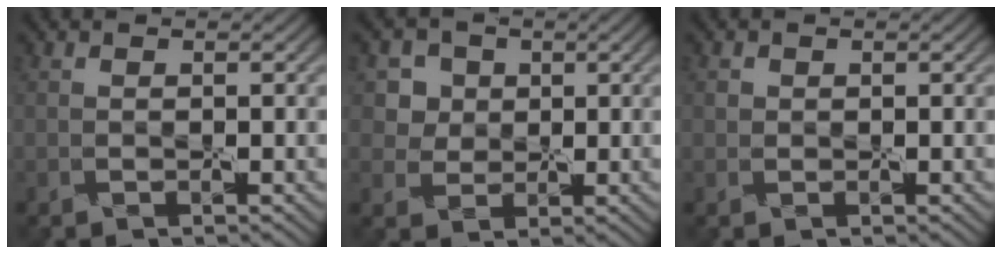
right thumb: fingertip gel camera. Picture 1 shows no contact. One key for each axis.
{"total": 4.7, "fx": 2.6, "fy": 3.9, "fz": 0.5, "tx": -0.017, "ty": 0.013, "tz": 0.036}
{"total": 1.2, "fx": 0.0, "fy": 1.1, "fz": 0.5, "tx": 0.000, "ty": -0.001, "tz": -0.002}